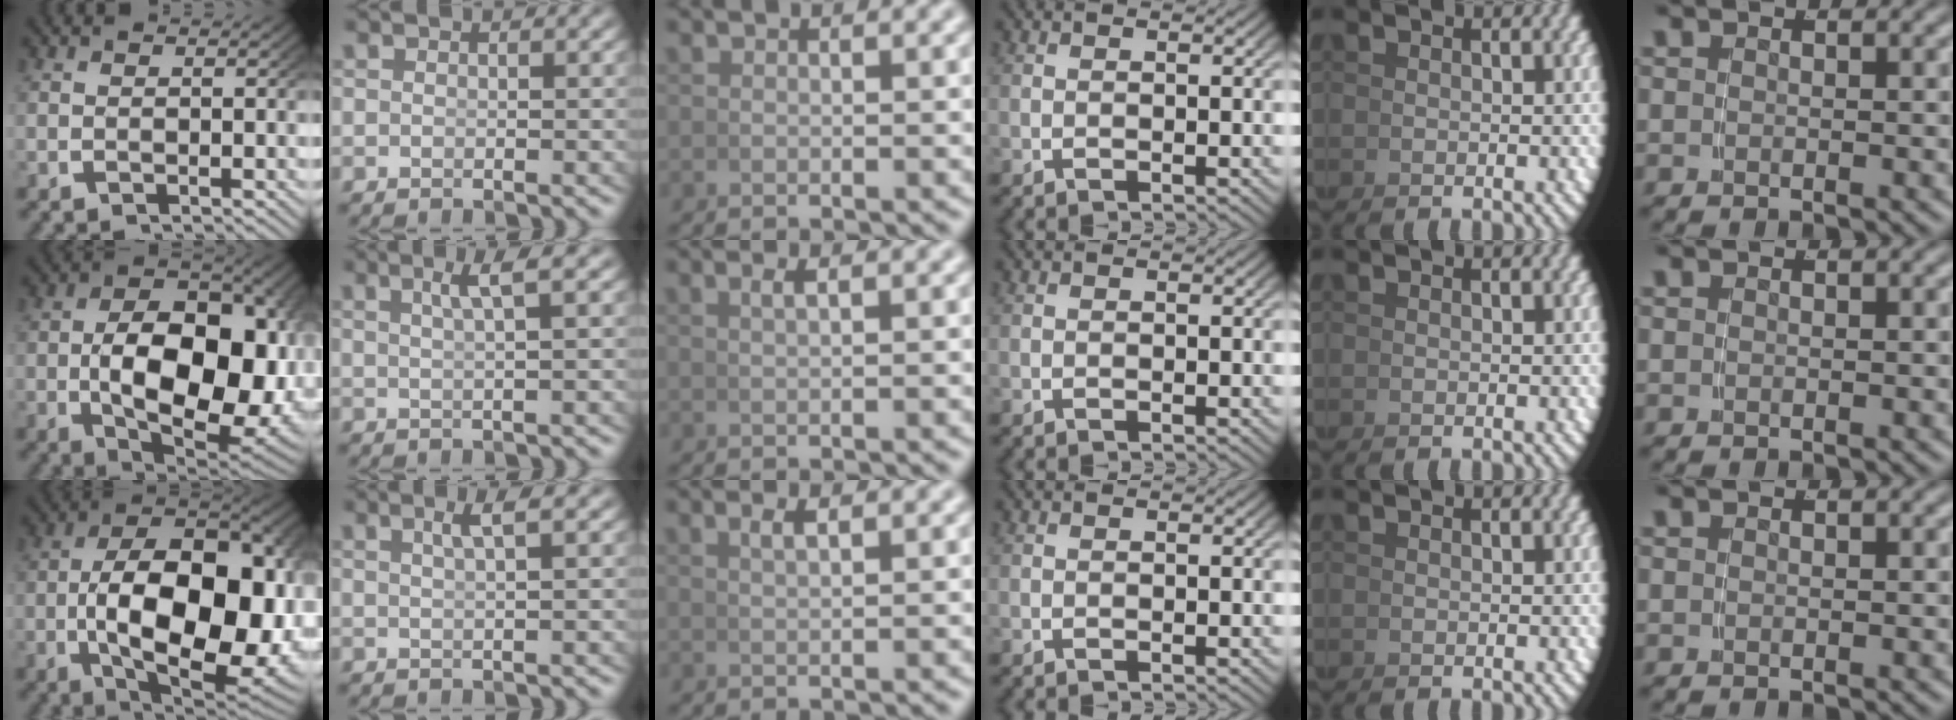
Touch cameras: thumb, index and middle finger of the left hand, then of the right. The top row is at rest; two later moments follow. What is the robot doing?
{"motion": "grasp_and_lifting", "object": "whiteboard"}